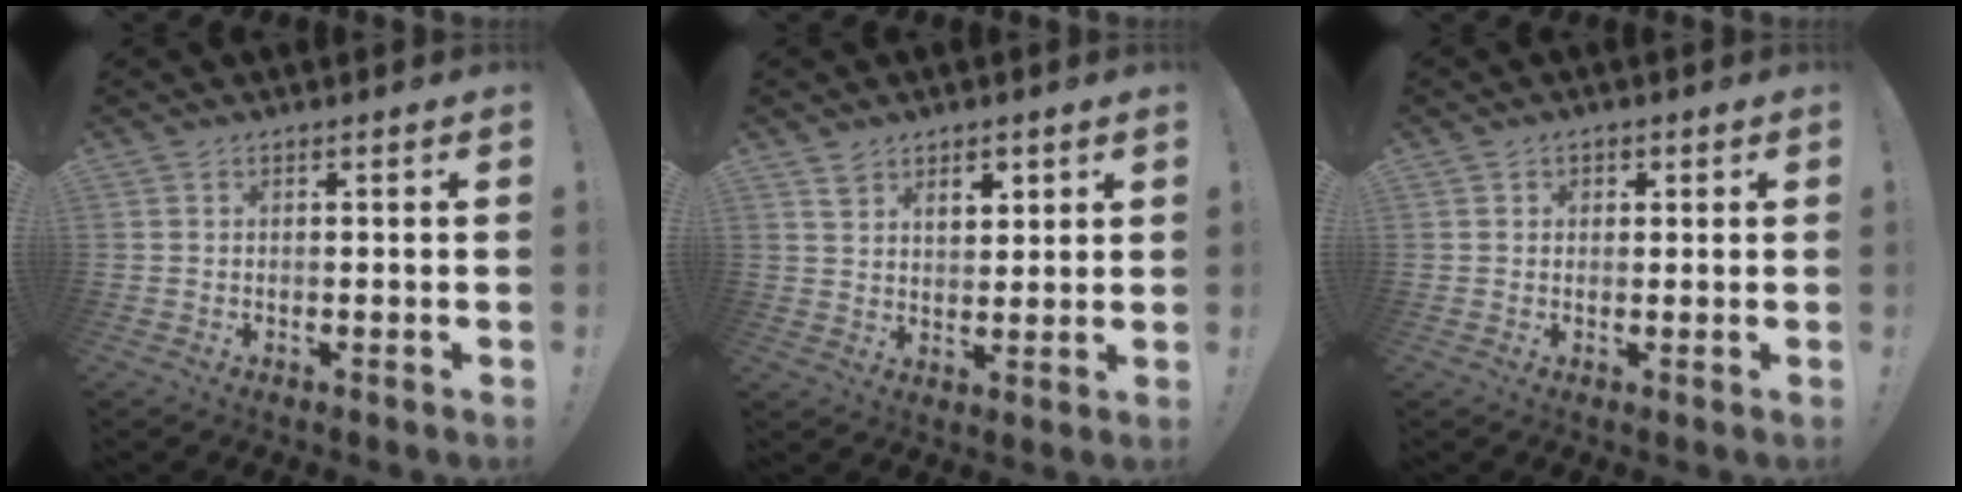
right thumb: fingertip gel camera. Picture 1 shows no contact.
{"total": 6.5, "force": [4.0, 4.3, 2.9], "torque": [-0.040, -0.018, 0.072]}
{"total": 1.5, "force": [0.2, 1.4, 0.5], "torque": [-0.001, 0.001, 0.000]}